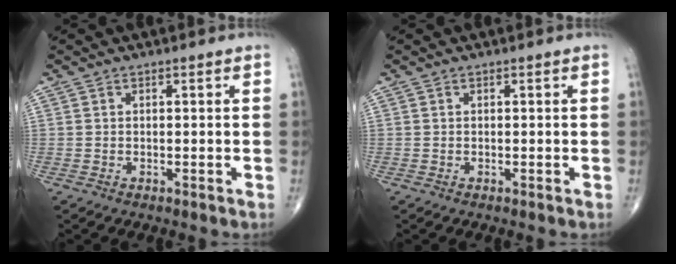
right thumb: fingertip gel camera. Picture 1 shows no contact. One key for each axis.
{"total": 0.0}